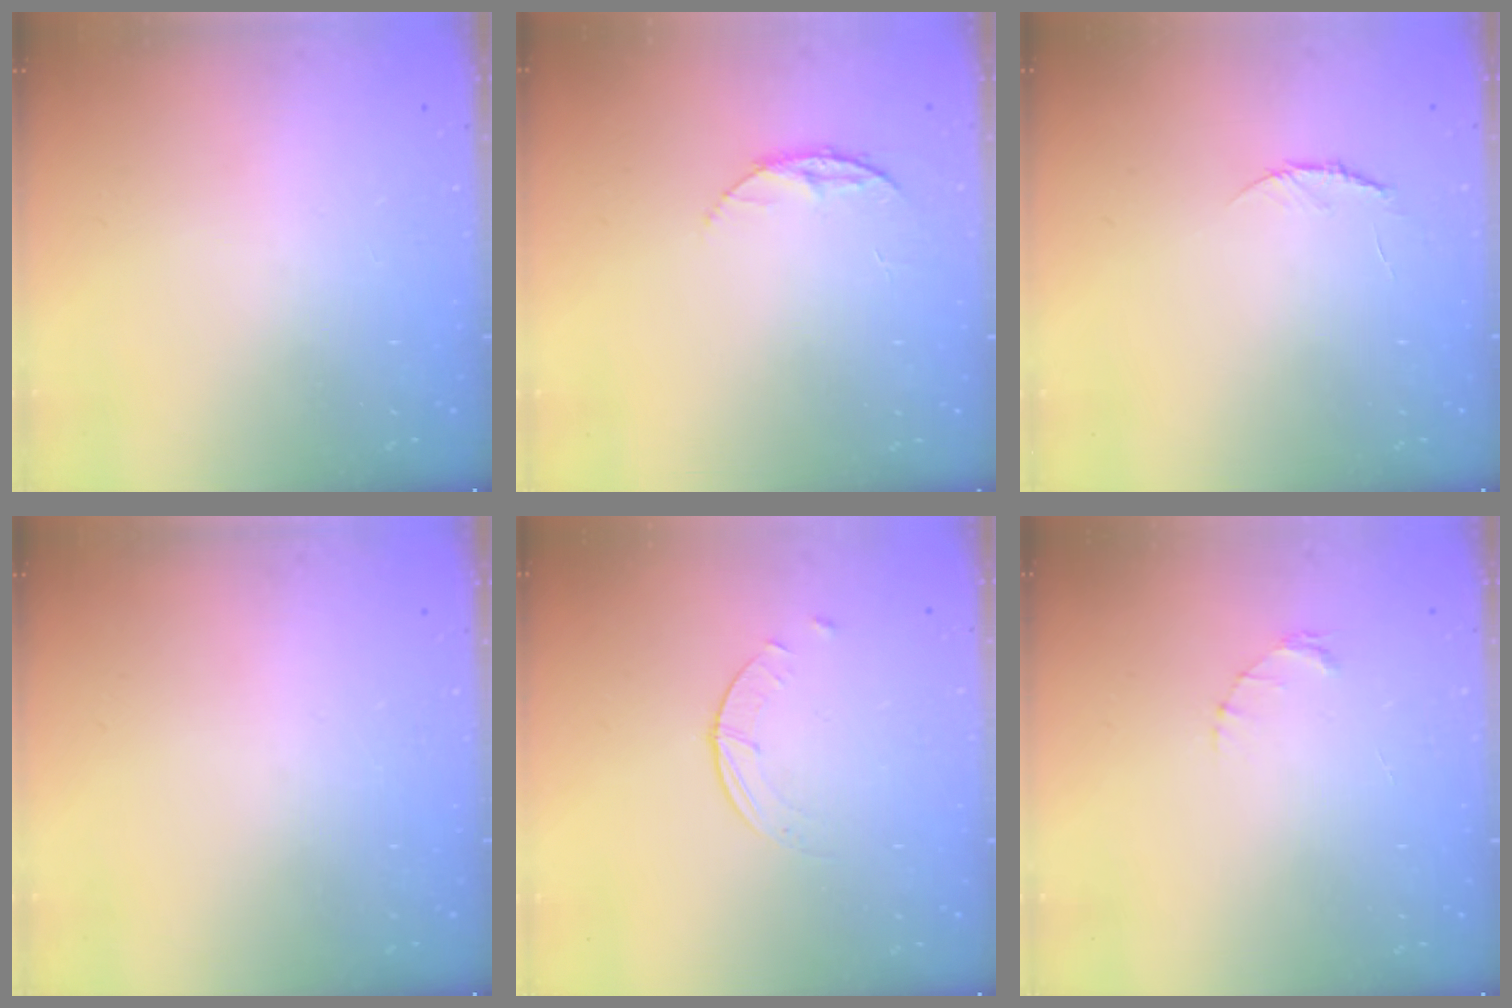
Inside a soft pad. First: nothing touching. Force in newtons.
{"total": 6.5, "press": 6.5, "slide": 0.7}
{"total": 3.7, "press": 3.6, "slide": 0.4}
{"total": 0.0}
{"total": 0.9, "press": 0.9, "slide": 0.2}
{"total": 1.6, "press": 1.5, "slide": 0.3}